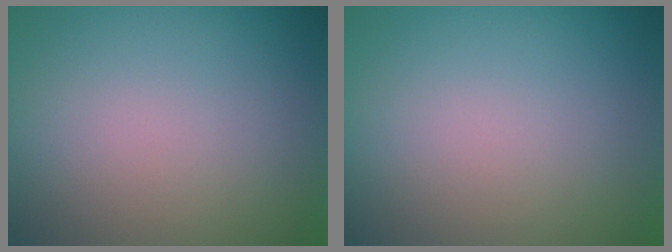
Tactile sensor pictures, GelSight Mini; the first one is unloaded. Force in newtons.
{"total": 0.0}